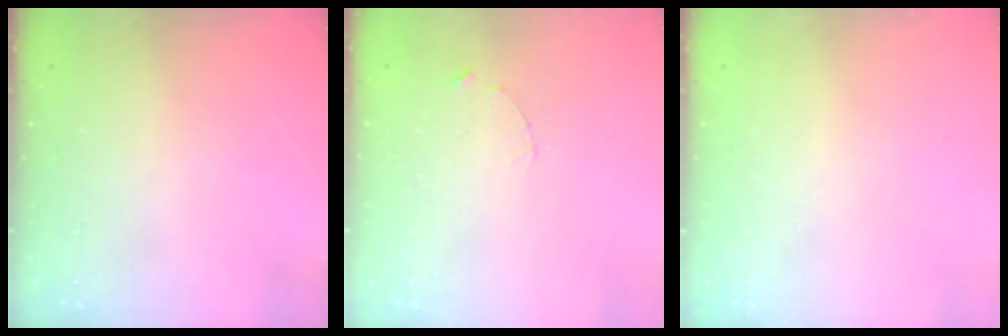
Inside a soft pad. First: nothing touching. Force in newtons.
{"total": 1.2, "press": 1.1, "slide": 0.2}
{"total": 0.0}